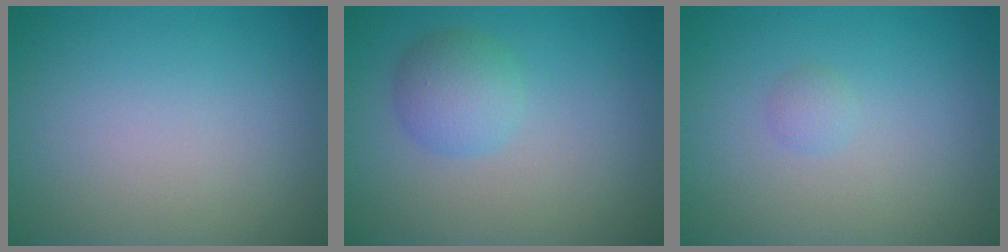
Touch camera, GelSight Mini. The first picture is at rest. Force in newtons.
{"total": 2.8, "press": 2.8, "slide": 0.1}
{"total": 0.8, "press": 0.8, "slide": 0.1}